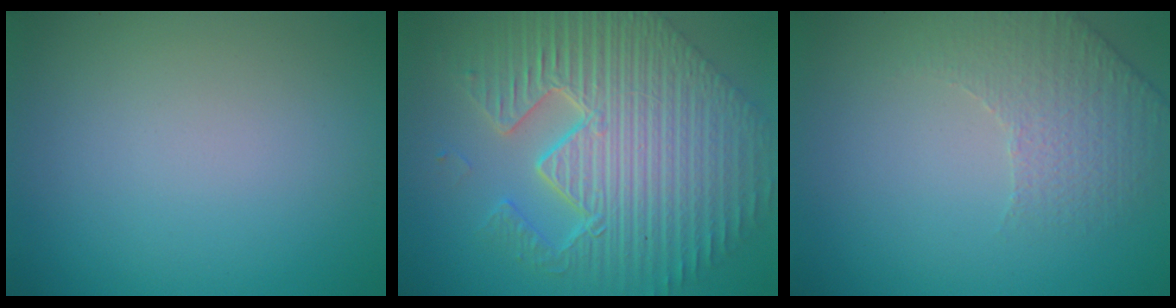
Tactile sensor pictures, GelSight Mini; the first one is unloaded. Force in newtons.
{"total": 11.9, "press": 7.9, "slide": 9.0}
{"total": 1.9, "press": 1.6, "slide": 1.0}